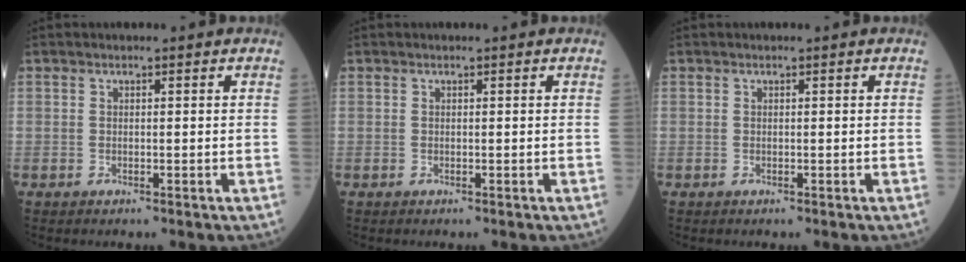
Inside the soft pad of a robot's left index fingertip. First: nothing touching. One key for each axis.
{"total": 0.0}
{"total": 0.0}